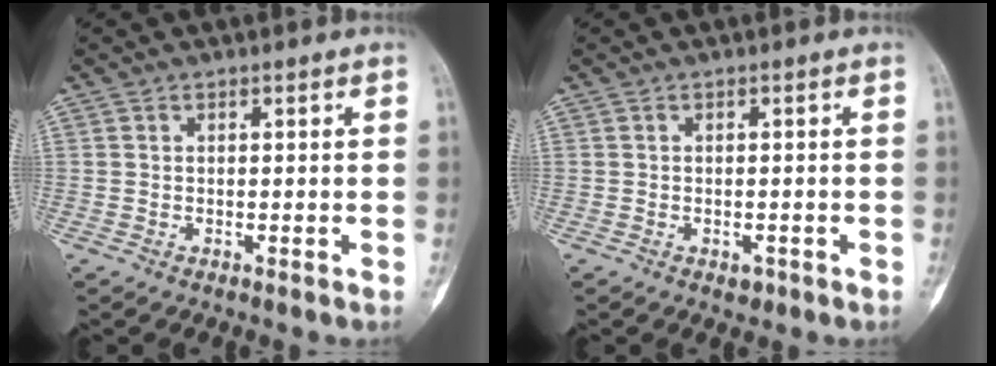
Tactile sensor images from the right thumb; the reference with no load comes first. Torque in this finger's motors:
{"motor_torque": [0.69, 0.29, 0.32, -0.47, 0.06]}